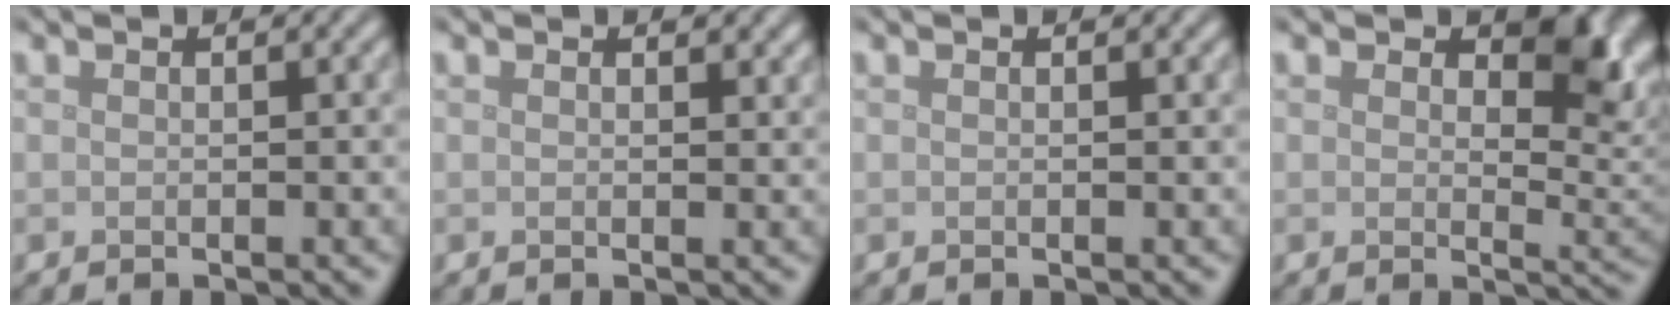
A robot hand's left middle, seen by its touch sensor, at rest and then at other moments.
{"total": 0.8, "force": [0.6, 0.4, 0.3], "torque": [-0.001, -0.003, 0.009]}
{"total": 0.0}
{"total": 5.0, "force": [2.0, 2.8, 3.7], "torque": [-0.045, -0.010, 0.025]}